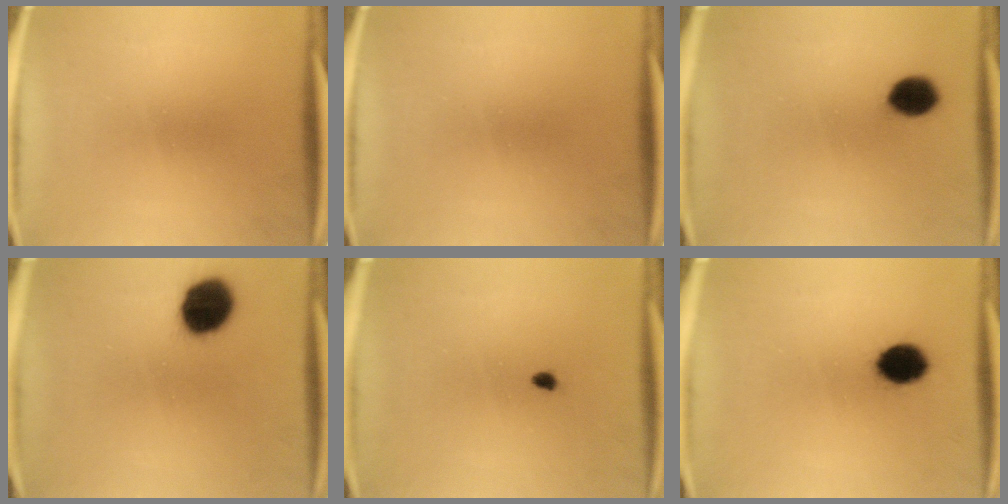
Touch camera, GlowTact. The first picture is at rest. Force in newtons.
{"total": 0.0}
{"total": 6.0}
{"total": 12.2}
{"total": 0.7}
{"total": 8.2}